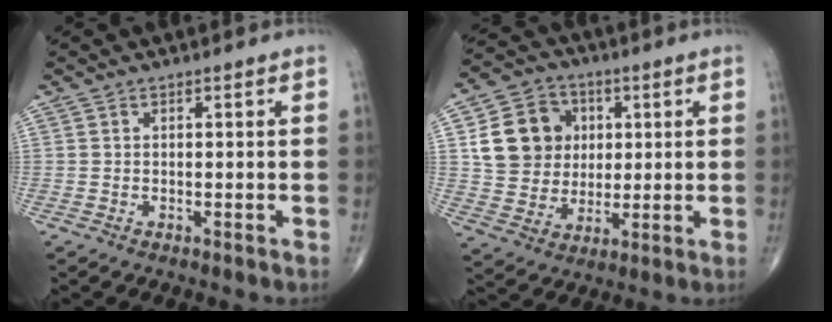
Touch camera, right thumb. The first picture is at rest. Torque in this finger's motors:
{"motor_torque": [0.68, 2.36, 0.23, -0.13, 0.09]}